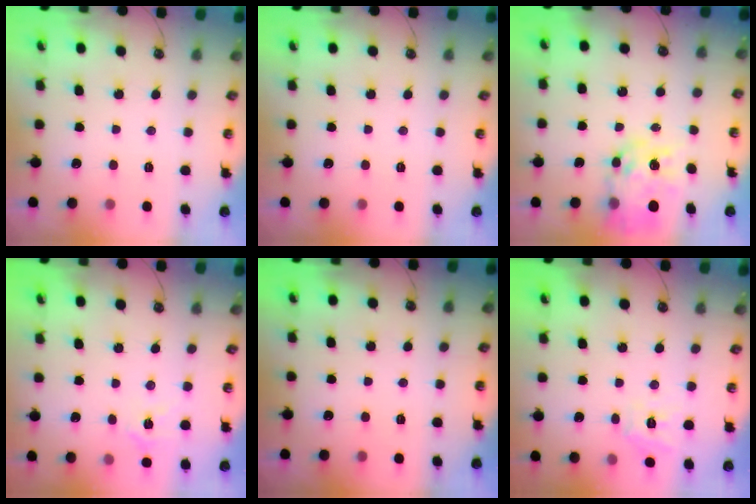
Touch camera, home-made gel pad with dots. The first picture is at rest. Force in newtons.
{"total": 0.0}
{"total": 14.2, "press": 14.1, "slide": 1.5}
{"total": 6.4, "press": 6.3, "slide": 0.6}
{"total": 0.0}
{"total": 9.5, "press": 9.5, "slide": 0.9}